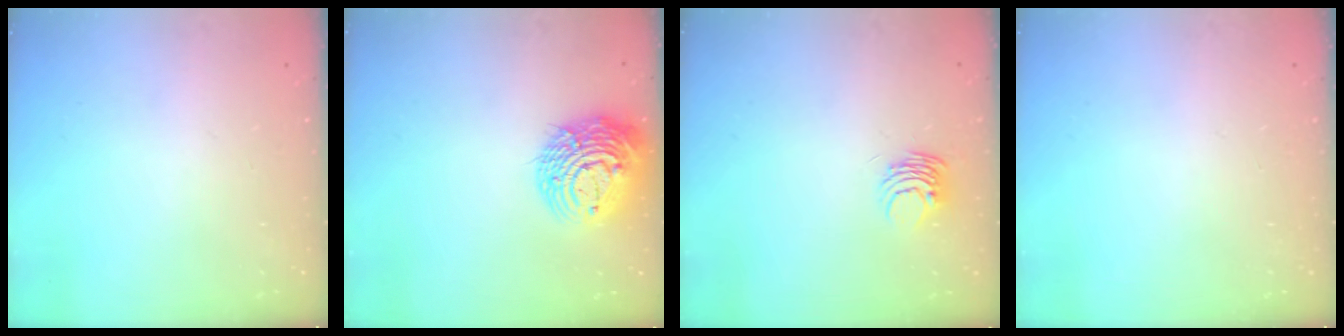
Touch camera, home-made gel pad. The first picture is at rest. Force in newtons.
{"total": 14.9, "press": 14.8, "slide": 1.7}
{"total": 5.4, "press": 5.4, "slide": 0.2}
{"total": 0.0}